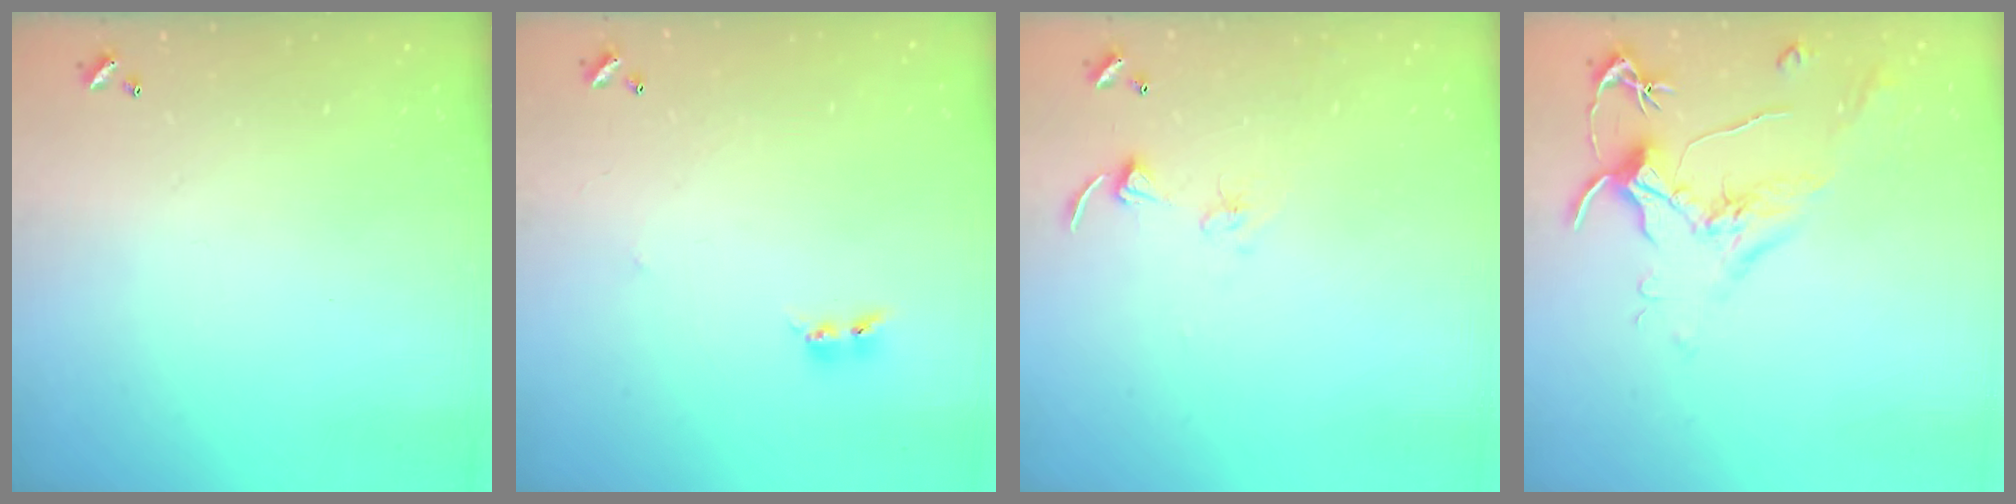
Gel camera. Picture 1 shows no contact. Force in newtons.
{"total": 2.7, "press": 2.7, "slide": 0.3}
{"total": 2.7, "press": 2.7, "slide": 0.2}
{"total": 1.8, "press": 1.7, "slide": 0.6}